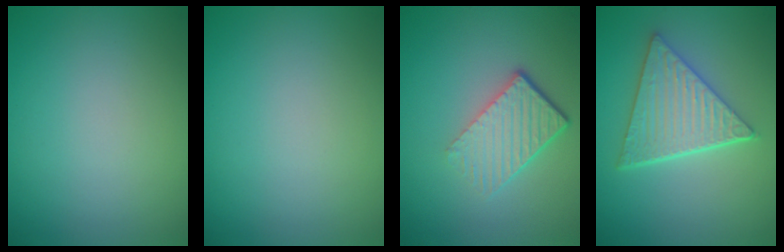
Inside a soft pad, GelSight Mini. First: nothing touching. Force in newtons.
{"total": 0.0}
{"total": 4.4, "press": 2.8, "slide": 3.3}
{"total": 5.5, "press": 4.5, "slide": 3.2}